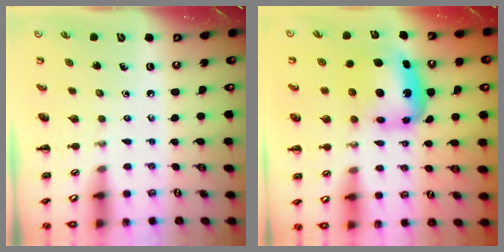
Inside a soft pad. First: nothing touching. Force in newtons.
{"total": 7.0, "press": 6.7, "slide": 2.2}